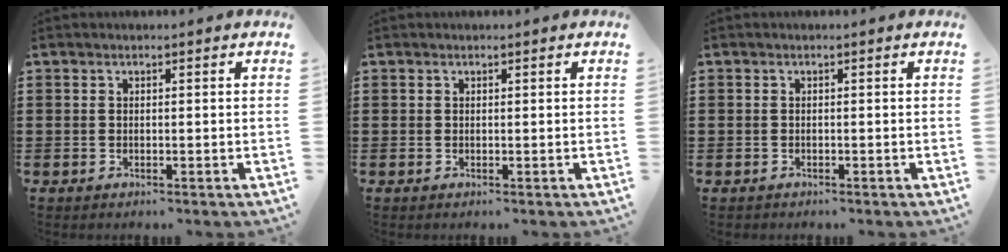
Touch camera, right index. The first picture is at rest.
{"total": 0.0}
{"total": 0.7, "force": [-0.4, 0.6, 0.0], "torque": [-0.001, 0.005, -0.011]}